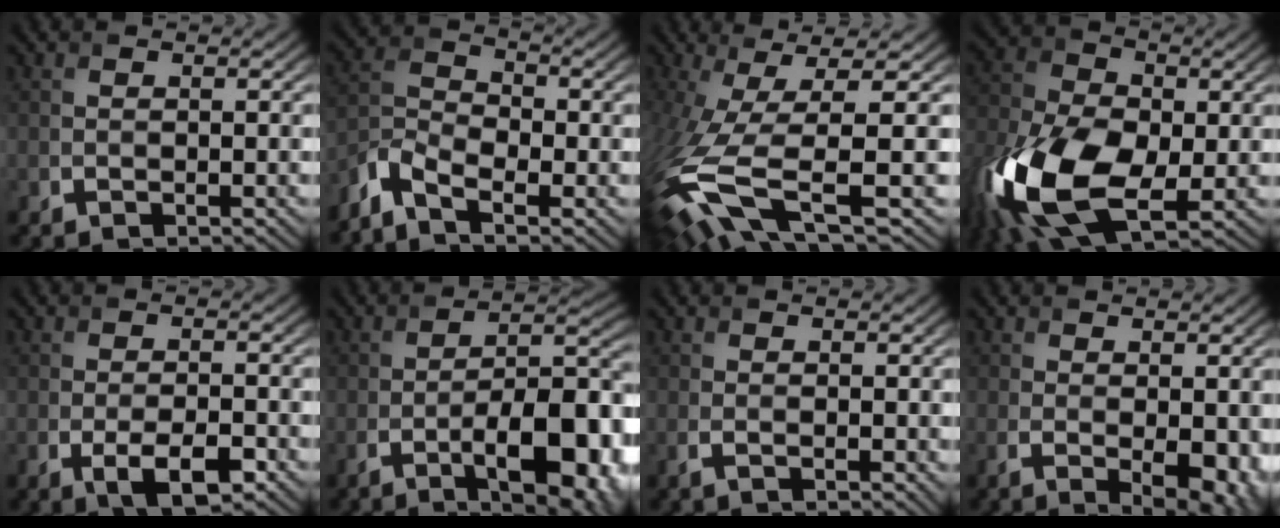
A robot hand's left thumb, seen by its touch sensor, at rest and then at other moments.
{"total": 4.9, "force": [-3.4, 1.7, 3.0], "torque": [-0.076, -0.001, -0.087]}
{"total": 12.4, "force": [-1.8, 3.1, 11.8], "torque": [-0.251, -0.007, -0.022]}
{"total": 17.6, "force": [-5.3, 10.2, 13.3], "torque": [-0.318, -0.034, -0.098]}
{"total": 4.1, "force": [-1.7, 1.4, 3.5], "torque": [-0.065, -0.003, -0.025]}
{"total": 12.5, "force": [-5.9, 3.8, 10.4], "torque": [-0.147, 0.005, -0.090]}
{"total": 0.8, "force": [0.3, 0.2, 0.7], "torque": [-0.015, 0.002, 0.007]}
{"total": 4.6, "force": [-0.6, 1.9, 4.2], "torque": [-0.065, -0.010, 0.004]}